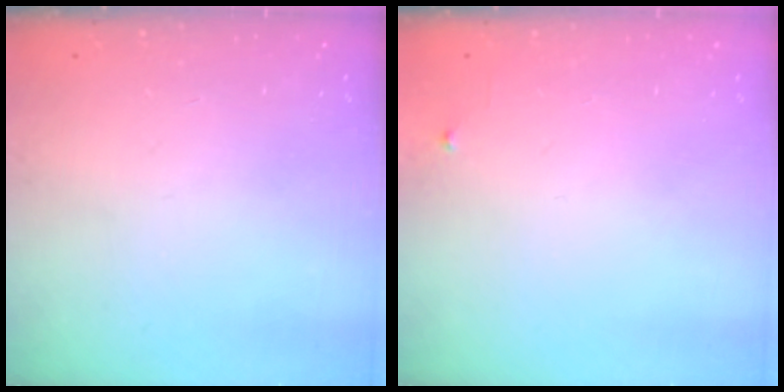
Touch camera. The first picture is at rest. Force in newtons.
{"total": 2.4, "press": 2.3, "slide": 0.4}